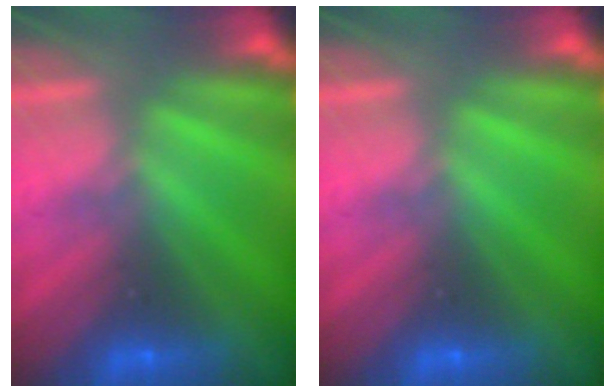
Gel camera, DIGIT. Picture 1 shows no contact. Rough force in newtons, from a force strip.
{"total": 0.0}